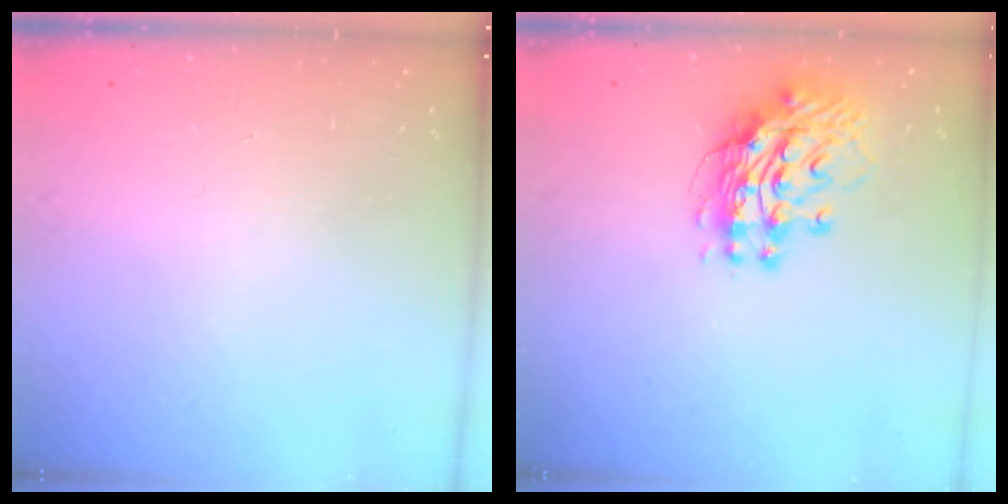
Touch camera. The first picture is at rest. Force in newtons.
{"total": 11.3, "press": 11.3, "slide": 1.1}